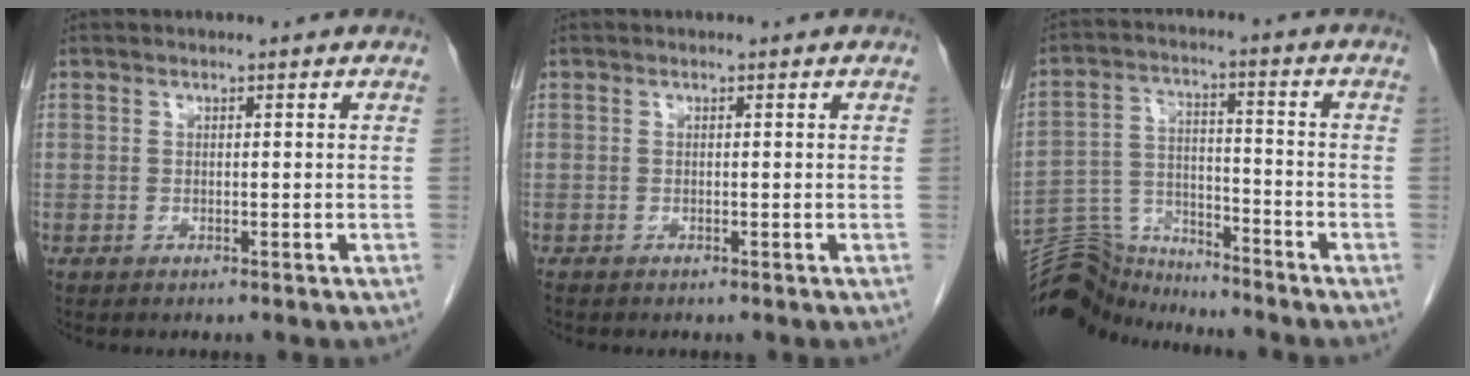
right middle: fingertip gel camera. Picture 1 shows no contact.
{"total": 0.5, "force": [-0.5, 0.2, 0.1], "torque": [-0.008, 0.000, -0.011]}
{"total": 9.2, "force": [-9.1, 0.9, -0.8], "torque": [0.003, 0.027, -0.171]}